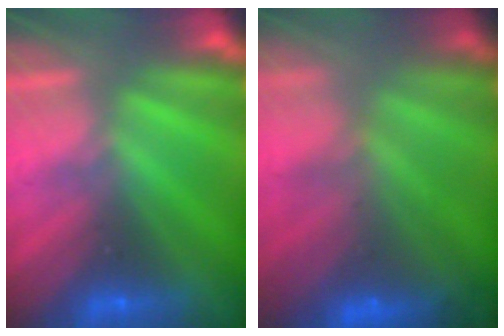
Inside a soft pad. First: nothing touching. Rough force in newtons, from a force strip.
{"total": 9.8}